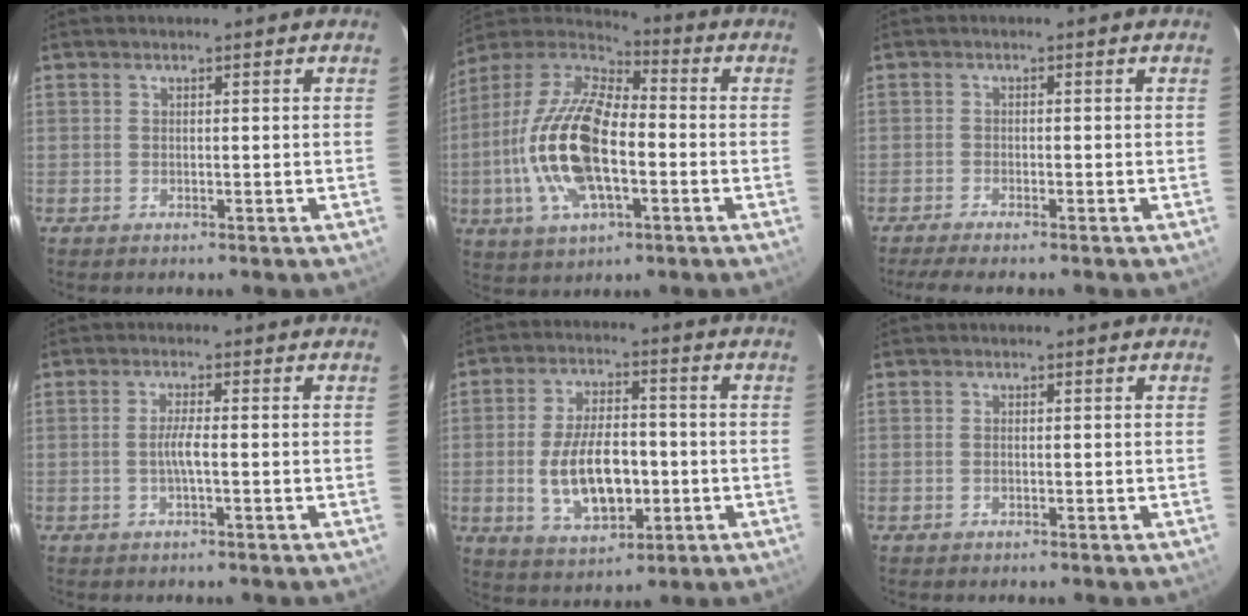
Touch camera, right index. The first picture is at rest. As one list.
[{"total": 20.1, "force": [-3.6, 9.1, 17.6], "torque": [-0.367, -0.002, -0.073]}, {"total": 4.7, "force": [-4.1, 0.2, 2.4], "torque": [-0.057, -0.015, -0.071]}, {"total": 2.7, "force": [-0.7, -0.1, 2.6], "torque": [-0.052, 0.001, -0.015]}, {"total": 12.9, "force": [-2.4, 6.6, 10.9], "torque": [-0.211, -0.002, -0.028]}, {"total": 0.6, "force": [-0.1, 0.2, 0.5], "torque": [-0.012, 0.000, -0.004]}]